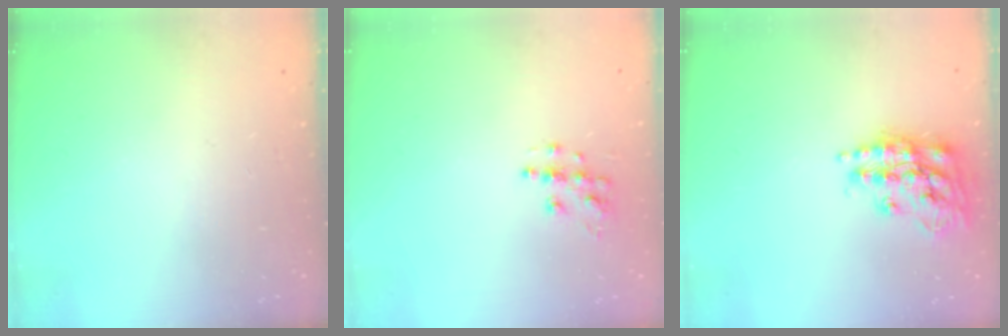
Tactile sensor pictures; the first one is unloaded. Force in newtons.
{"total": 7.3, "press": 7.3, "slide": 0.2}
{"total": 16.5, "press": 16.5, "slide": 1.1}